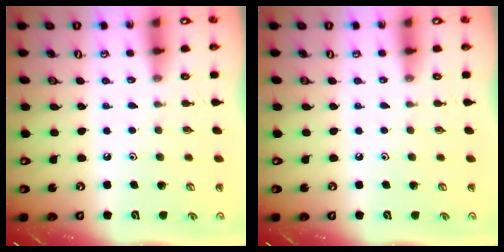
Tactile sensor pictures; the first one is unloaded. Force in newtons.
{"total": 0.0}